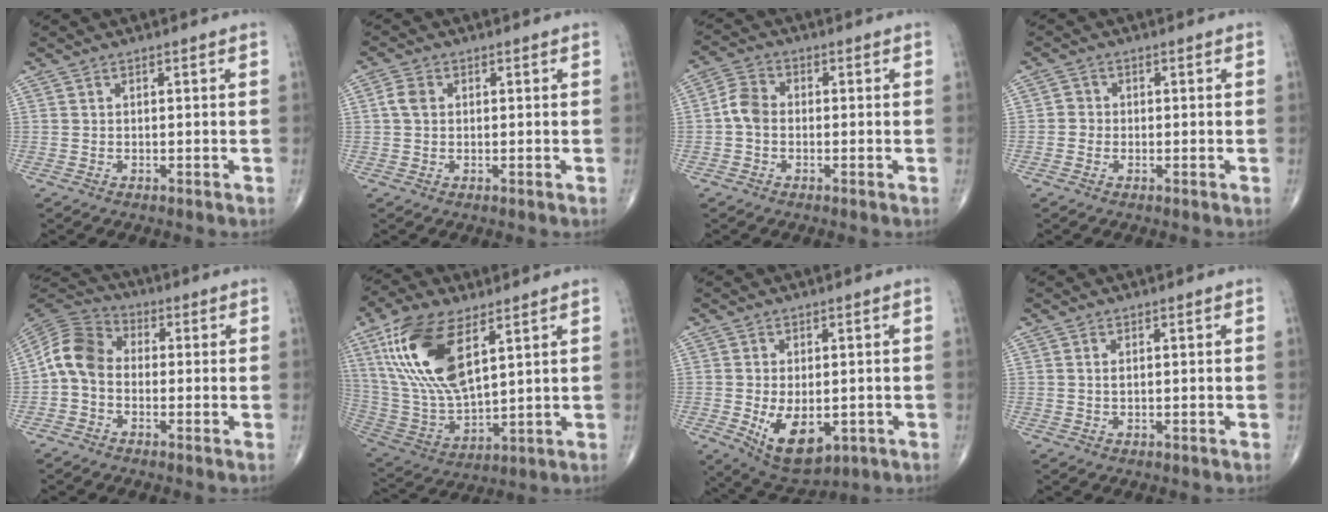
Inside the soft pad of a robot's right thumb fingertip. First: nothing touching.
{"total": 2.8, "force": [0.4, 2.1, 1.8], "torque": [-0.038, 0.008, 0.005]}
{"total": 4.5, "force": [-0.7, 3.3, 3.0], "torque": [-0.055, 0.014, -0.024]}
{"total": 1.9, "force": [-0.4, 1.8, 0.5], "torque": [0.005, 0.008, -0.011]}
{"total": 8.5, "force": [-0.9, 6.3, 5.5], "torque": [-0.096, 0.025, -0.037]}
{"total": 19.7, "force": [8.4, 8.5, 15.6], "torque": [-0.314, -0.028, 0.167]}
{"total": 9.8, "force": [-2.2, 5.6, 7.8], "torque": [-0.113, -0.014, -0.016]}
{"total": 0.8, "force": [0.2, 0.3, 0.7], "torque": [-0.017, 0.001, 0.005]}